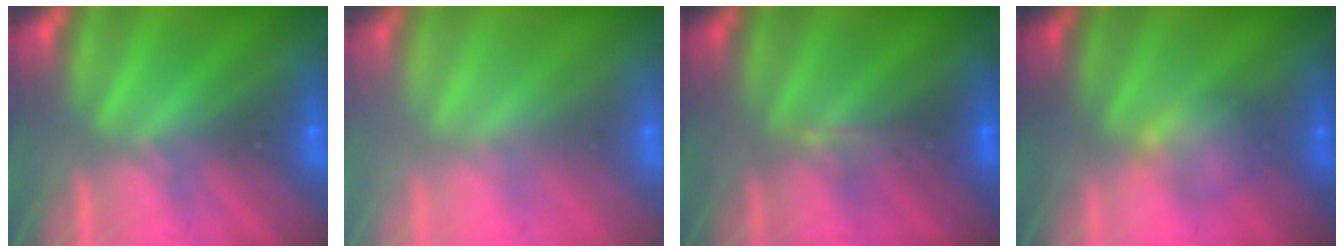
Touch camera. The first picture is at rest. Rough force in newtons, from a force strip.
{"total": 3.0}
{"total": 3.1}
{"total": 2.1}